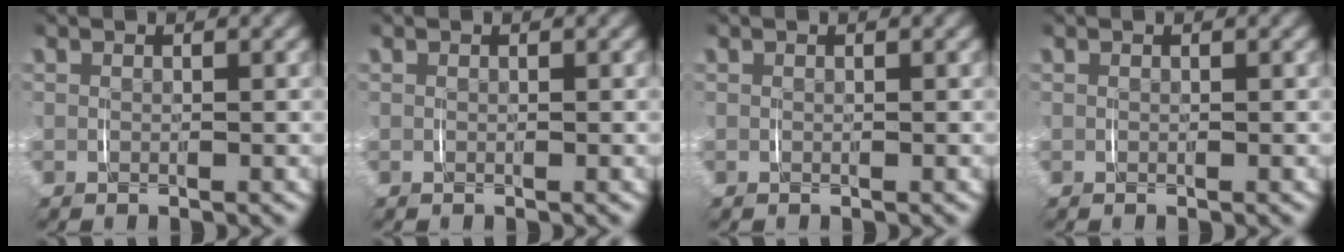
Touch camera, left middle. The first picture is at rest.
{"total": 0.0}
{"total": 0.0}
{"total": 0.0}